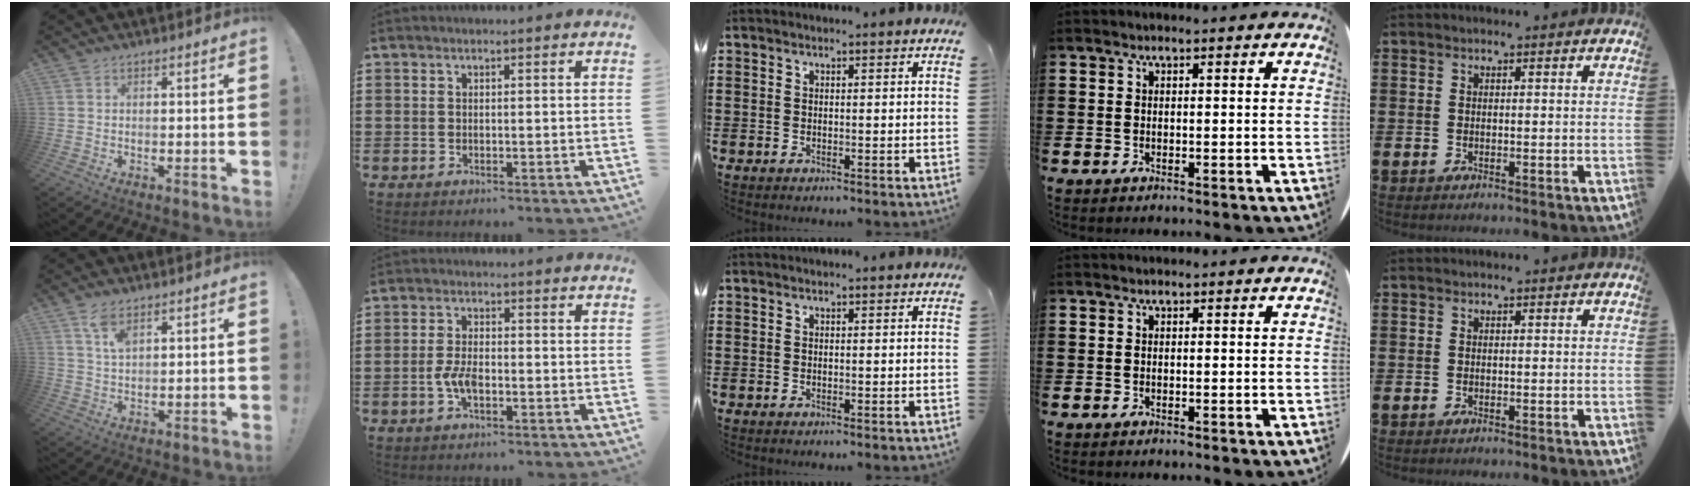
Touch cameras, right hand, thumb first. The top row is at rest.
{"thumb": {"total": 5.0, "force": [3.1, 2.2, 3.3], "torque": [-0.049, -0.016, 0.052]}, "index": {"total": 3.8, "force": [-1.4, 1.5, 3.2], "torque": [-0.080, -0.006, -0.029]}}